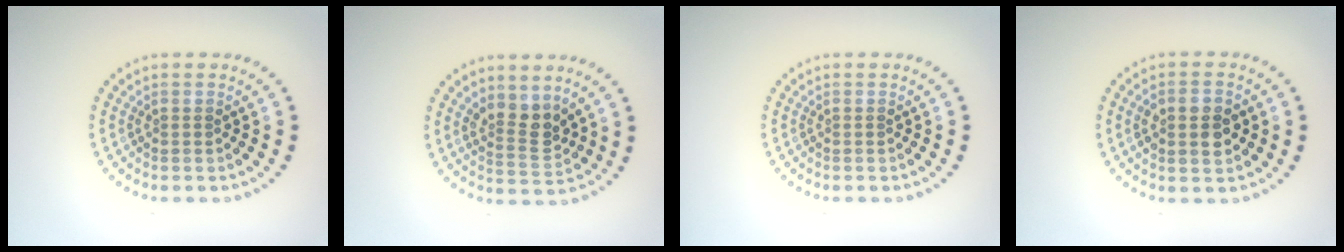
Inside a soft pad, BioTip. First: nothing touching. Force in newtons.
{"total": 3.0, "press": 2.6, "slide": 1.5}
{"total": 0.0}
{"total": 3.2, "press": 3.2, "slide": 0.3}